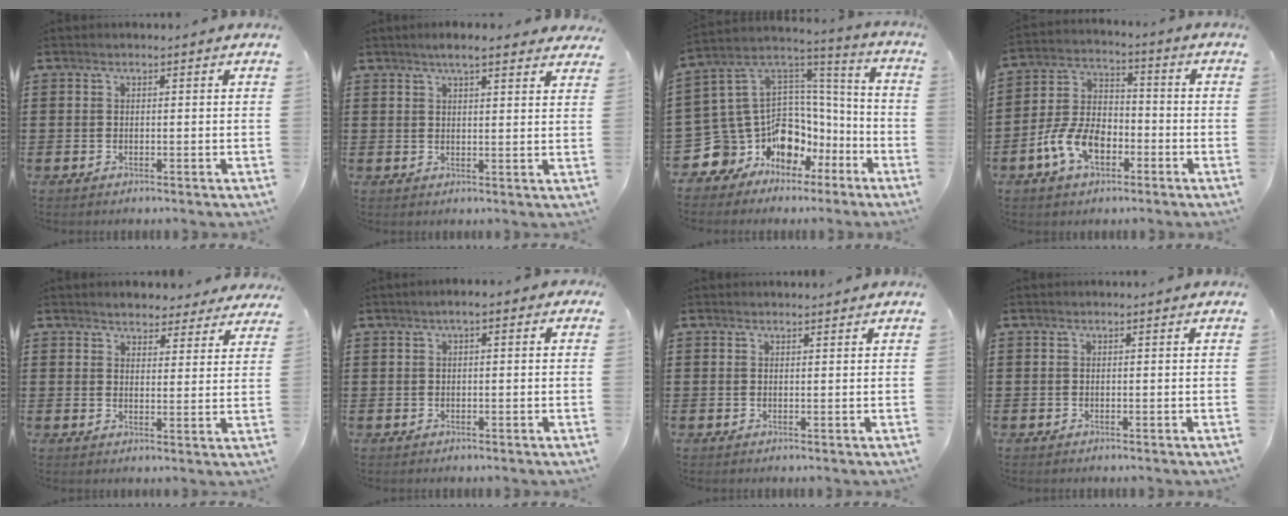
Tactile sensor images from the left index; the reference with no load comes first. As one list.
[{"total": 4.0, "force": [3.2, 0.5, 2.2], "torque": [-0.051, 0.000, 0.058]}, {"total": 12.0, "force": [-6.8, 9.3, 3.1], "torque": [-0.113, -0.022, -0.109]}, {"total": 9.0, "force": [-4.1, 5.2, 6.1], "torque": [-0.150, 0.006, -0.081]}, {"total": 3.4, "force": [3.3, 0.7, 0.0], "torque": [-0.013, -0.010, 0.064]}, {"total": 1.6, "force": [-0.3, 0.5, 1.5], "torque": [-0.028, 0.001, -0.008]}, {"total": 0.7, "force": [0.7, 0.2, 0.0], "torque": [0.000, 0.002, 0.014]}, {"total": 0.0}]